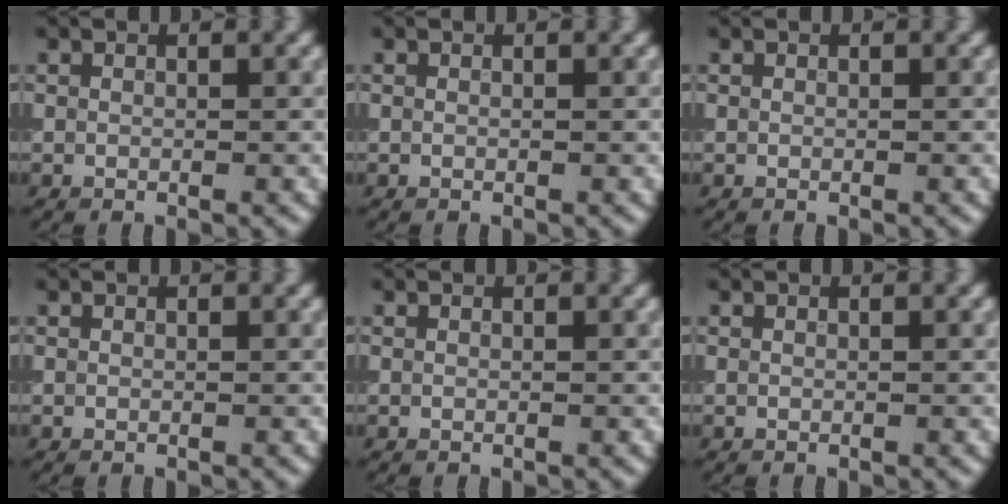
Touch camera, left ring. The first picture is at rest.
{"total": 0.0}
{"total": 0.0}
{"total": 0.0}
{"total": 0.0}
{"total": 0.0}